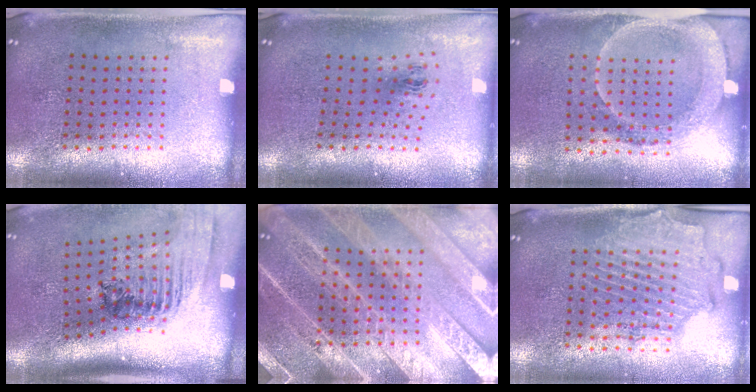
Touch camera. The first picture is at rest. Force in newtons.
{"total": 0.9, "press": 0.4, "slide": 0.9}
{"total": 1.8, "press": 1.6, "slide": 0.7}
{"total": 2.4, "press": 1.6, "slide": 1.8}
{"total": 5.1, "press": 5.0, "slide": 0.6}
{"total": 1.8, "press": 1.7, "slide": 0.6}